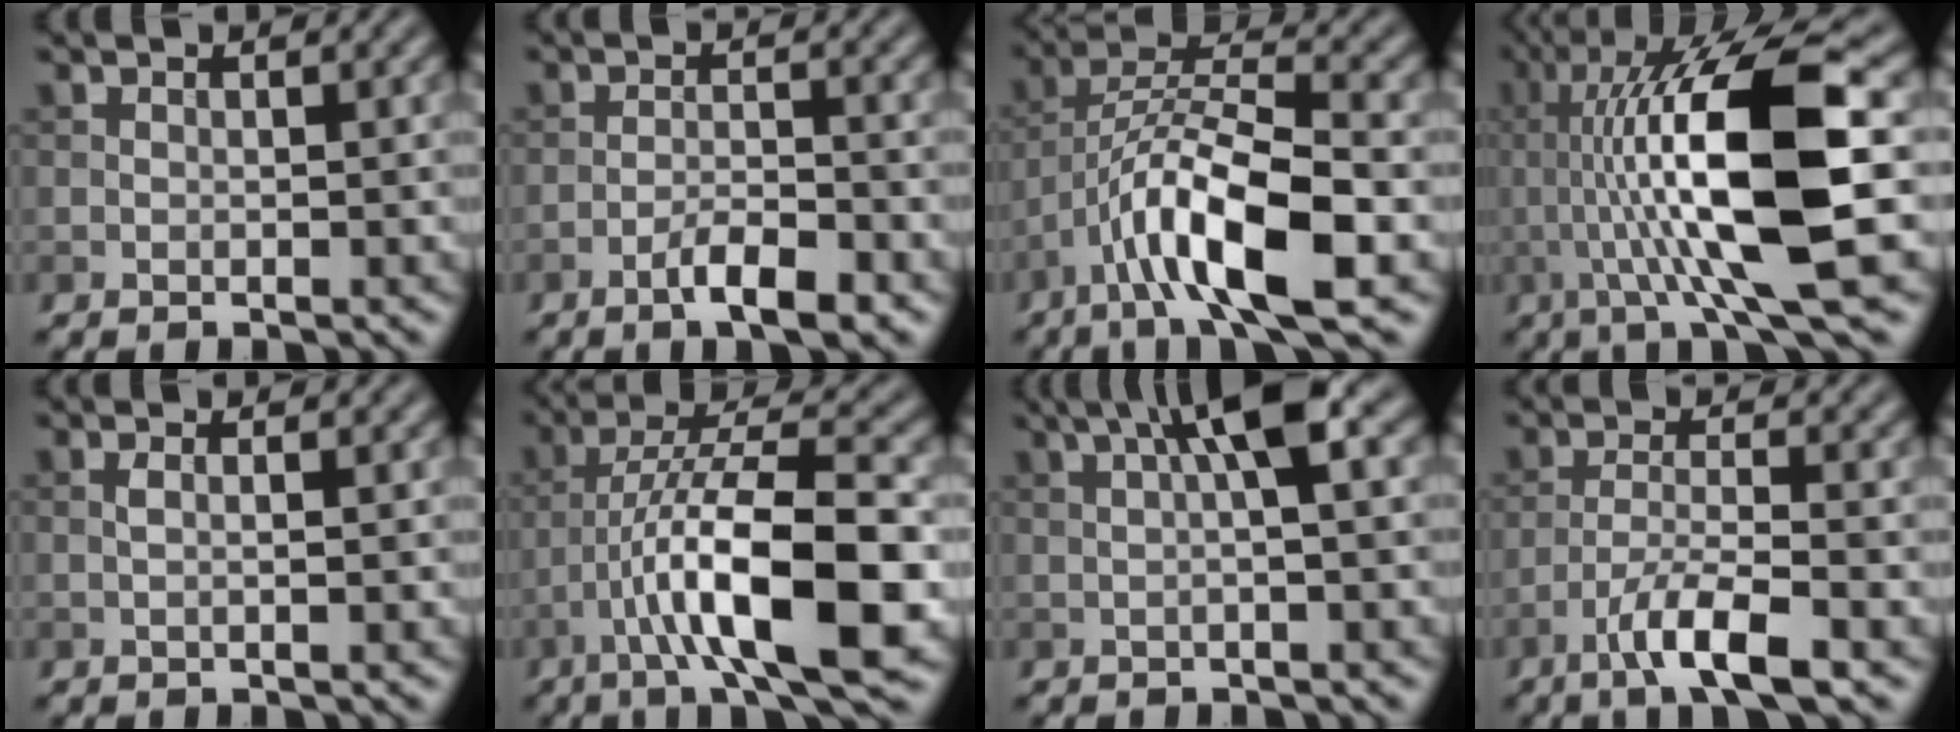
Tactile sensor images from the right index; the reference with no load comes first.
{"total": 3.8, "force": [-2.4, 0.8, 2.9], "torque": [-0.054, 0.006, -0.046]}
{"total": 10.4, "force": [-4.8, 2.9, 8.8], "torque": [-0.151, 0.013, -0.090]}
{"total": 13.6, "force": [-0.1, 2.8, 13.3], "torque": [-0.218, 0.016, -0.002]}
{"total": 1.2, "force": [0.0, 0.3, 1.2], "torque": [-0.024, 0.002, 0.000]}
{"total": 11.5, "force": [-3.8, 2.8, 10.5], "torque": [-0.178, 0.019, -0.066]}
{"total": 6.0, "force": [1.9, 1.1, 5.6], "torque": [-0.083, 0.020, 0.024]}
{"total": 5.8, "force": [-3.4, 1.1, 4.5], "torque": [-0.079, 0.002, -0.067]}